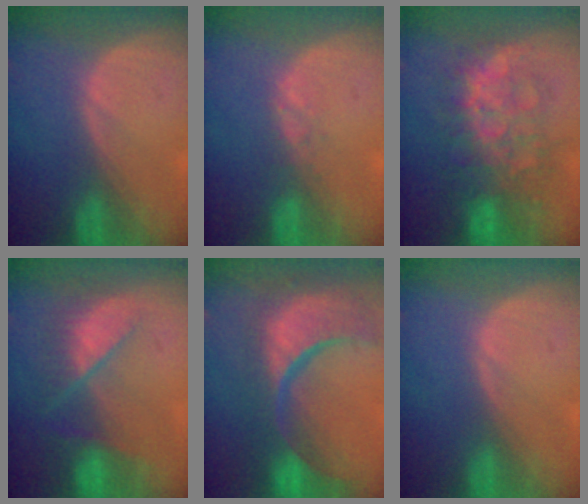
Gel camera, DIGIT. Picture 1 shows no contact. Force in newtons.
{"total": 1.0, "press": 1.0, "slide": 0.2}
{"total": 9.7, "press": 9.6, "slide": 0.7}
{"total": 7.2, "press": 6.9, "slide": 2.0}
{"total": 15.4, "press": 12.1, "slide": 9.5}
{"total": 0.0}